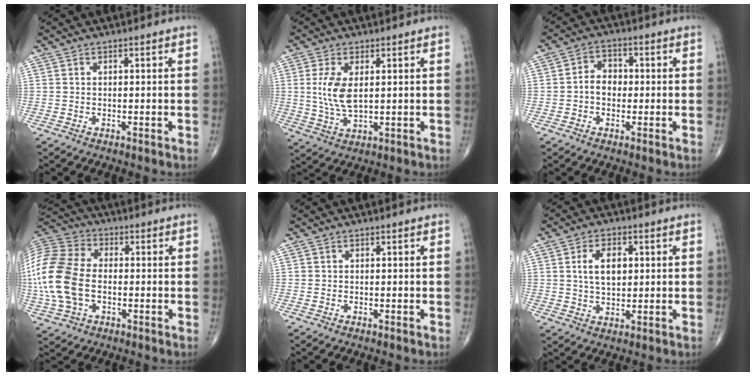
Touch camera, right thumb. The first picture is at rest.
{"total": 7.5, "force": [1.3, 3.6, 6.4], "torque": [-0.136, -0.011, 0.032]}
{"total": 4.9, "force": [-0.5, 3.9, 3.0], "torque": [-0.034, 0.018, -0.016]}
{"total": 18.4, "force": [-1.9, 12.0, 13.8], "torque": [-0.314, 0.013, -0.038]}
{"total": 0.0}
{"total": 7.2, "force": [1.5, 4.3, 5.5], "torque": [-0.084, -0.002, 0.028]}